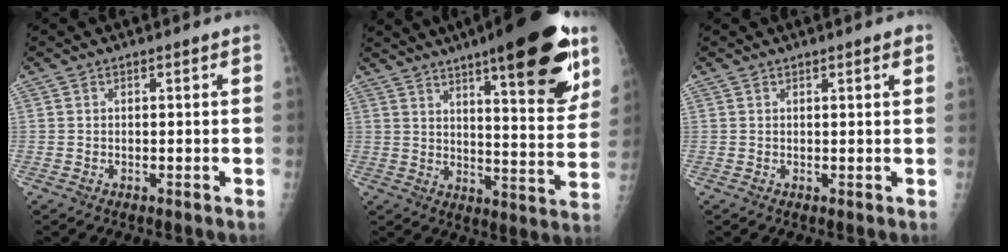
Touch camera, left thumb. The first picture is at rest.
{"total": 22.6, "force": [13.2, 5.2, 17.6], "torque": [-0.220, -0.054, 0.188]}
{"total": 1.7, "force": [1.0, 0.2, 1.4], "torque": [-0.018, -0.003, 0.012]}